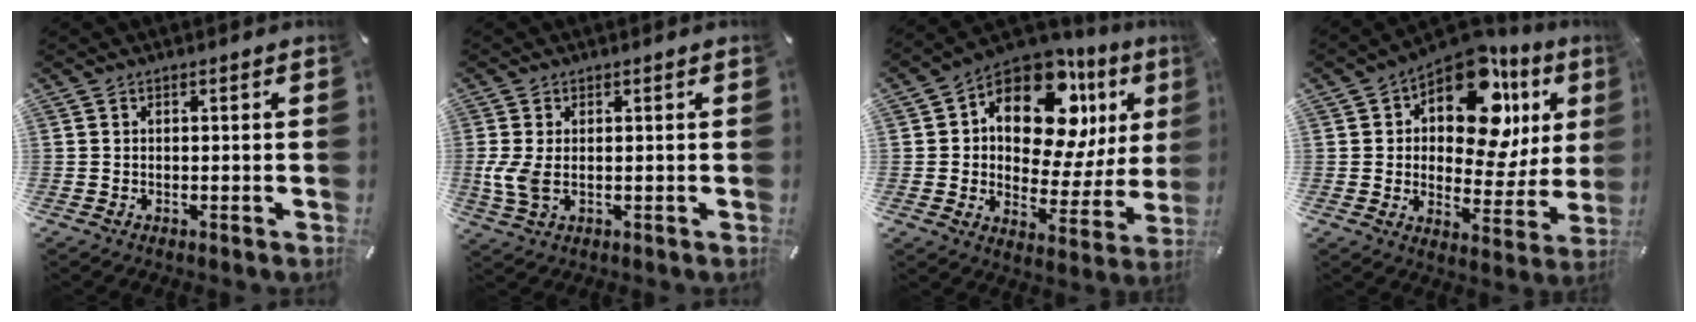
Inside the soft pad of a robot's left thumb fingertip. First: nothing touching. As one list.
[{"total": 5.3, "force": [-0.1, 2.8, 4.5], "torque": [-0.107, -0.001, -0.003]}, {"total": 16.5, "force": [7.9, 9.9, 10.5], "torque": [-0.155, -0.059, 0.135]}, {"total": 17.1, "force": [9.6, 9.3, 10.6], "torque": [-0.152, -0.072, 0.163]}]